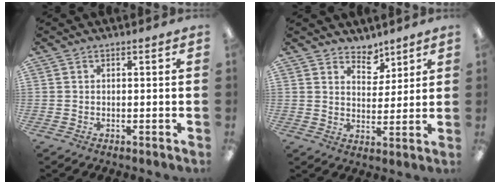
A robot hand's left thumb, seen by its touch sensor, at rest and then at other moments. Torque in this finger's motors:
{"motor_torque": [-0.33, -0.17, 0.15, 0.06, 0.02]}